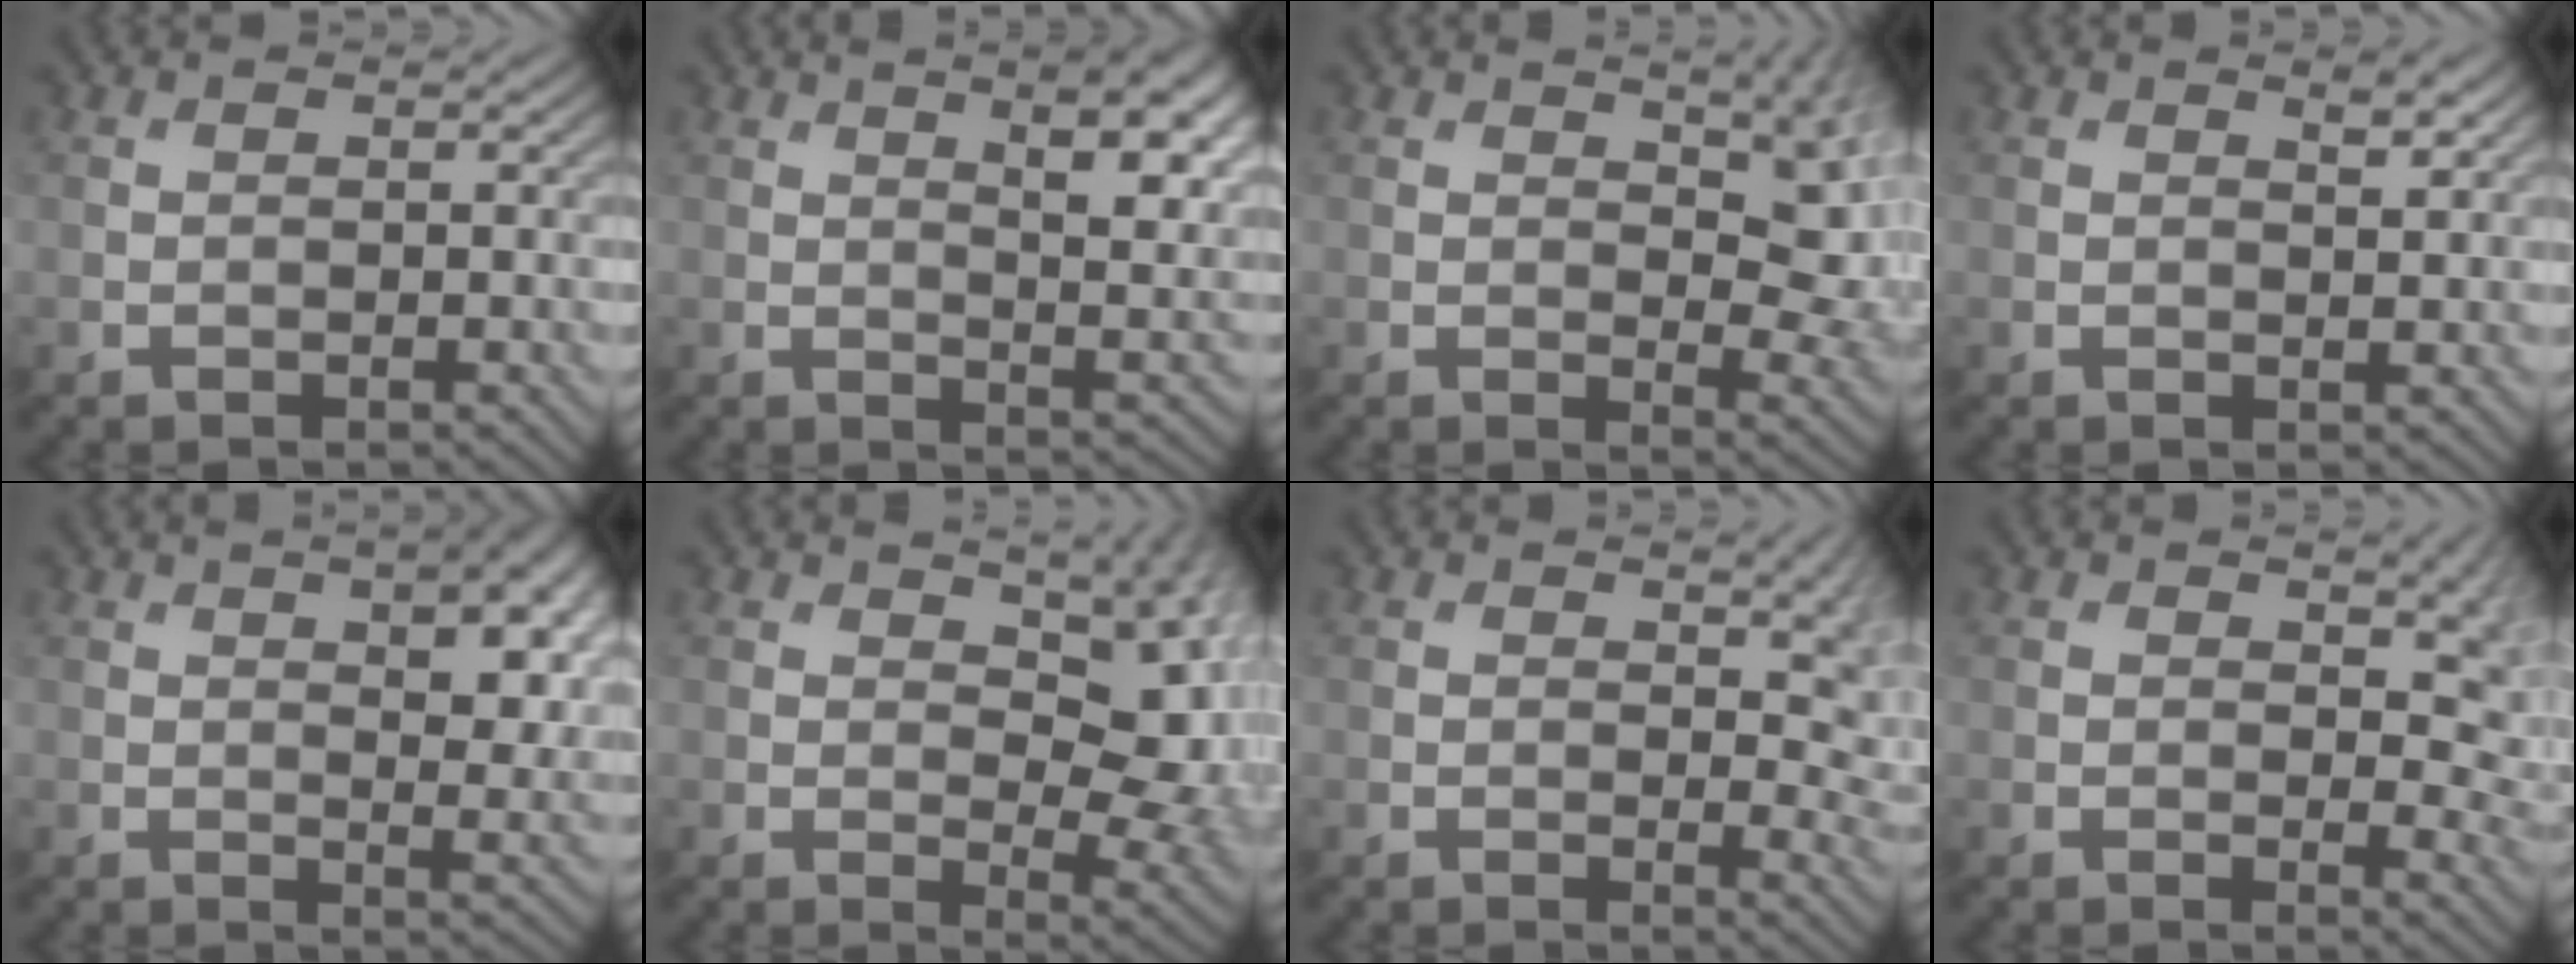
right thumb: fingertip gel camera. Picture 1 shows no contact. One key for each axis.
{"total": 11.1, "fx": 4.9, "fy": 4.3, "fz": 9.0, "tx": -0.118, "ty": 0.020, "tz": 0.061}
{"total": 9.1, "fx": 2.6, "fy": 4.4, "fz": 7.5, "tx": -0.092, "ty": -0.011, "tz": 0.053}
{"total": 1.5, "fx": 1.1, "fy": 0.2, "fz": 0.9, "tx": -0.016, "ty": -0.002, "tz": 0.019}
{"total": 10.4, "fx": 3.4, "fy": 4.6, "fz": 8.6, "tx": -0.117, "ty": 0.010, "tz": 0.047}
{"total": 10.8, "fx": 3.2, "fy": 5.6, "fz": 8.7, "tx": -0.120, "ty": -0.009, "tz": 0.059}
{"total": 6.7, "fx": 1.3, "fy": 3.2, "fz": 5.7, "tx": -0.068, "ty": -0.010, "tz": 0.024}
{"total": 6.1, "fx": 1.4, "fy": 3.2, "fz": 5.0, "tx": -0.058, "ty": -0.007, "tz": 0.023}